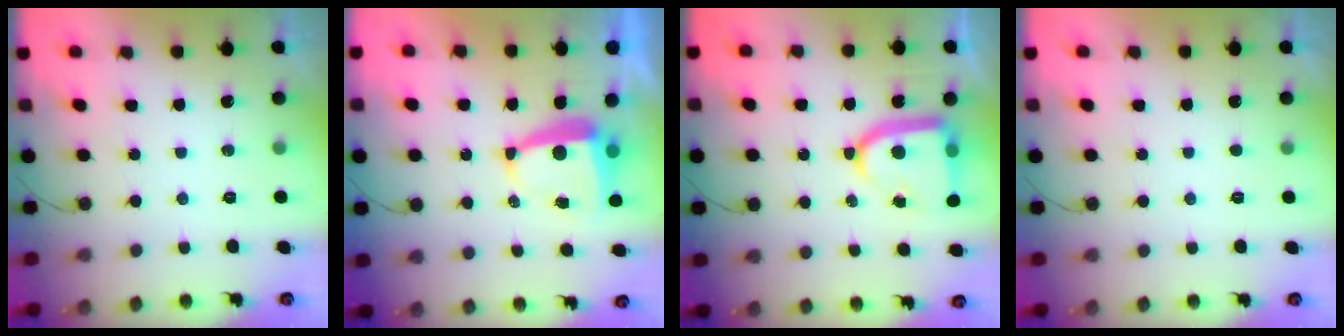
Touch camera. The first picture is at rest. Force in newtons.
{"total": 6.9, "press": 6.8, "slide": 0.7}
{"total": 14.2, "press": 14.2, "slide": 1.2}
{"total": 1.6, "press": 1.6, "slide": 0.2}